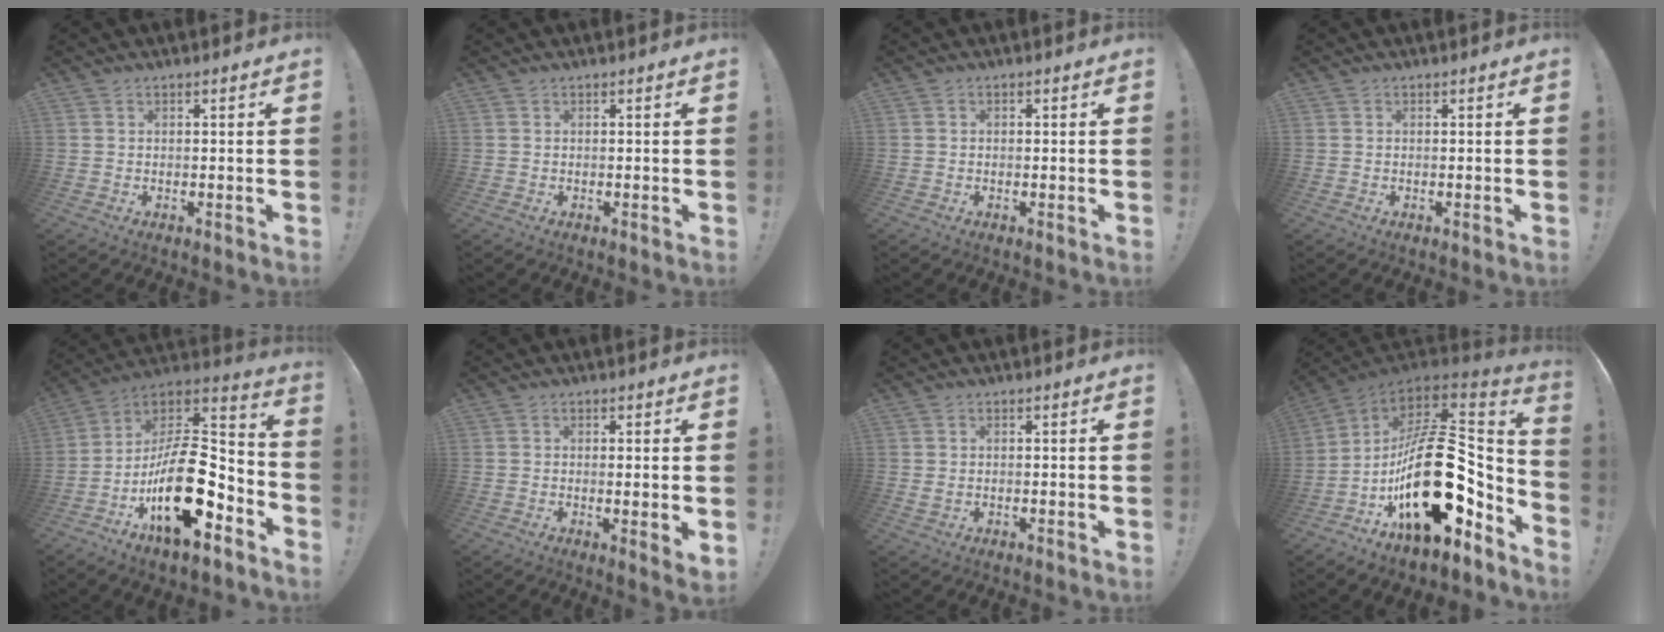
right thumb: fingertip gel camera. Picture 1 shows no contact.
{"total": 0.0}
{"total": 0.6, "force": [-0.3, 0.4, 0.3], "torque": [-0.012, 0.005, -0.004]}
{"total": 0.0}
{"total": 24.9, "force": [-7.6, 12.1, 20.4], "torque": [-0.350, 0.044, -0.113]}
{"total": 2.7, "force": [0.7, 0.0, 2.7], "torque": [-0.038, -0.008, 0.012]}
{"total": 0.9, "force": [0.4, 0.7, 0.4], "torque": [-0.007, 0.005, 0.006]}
{"total": 34.9, "force": [-4.7, 19.3, 28.7], "torque": [-0.492, 0.025, -0.049]}